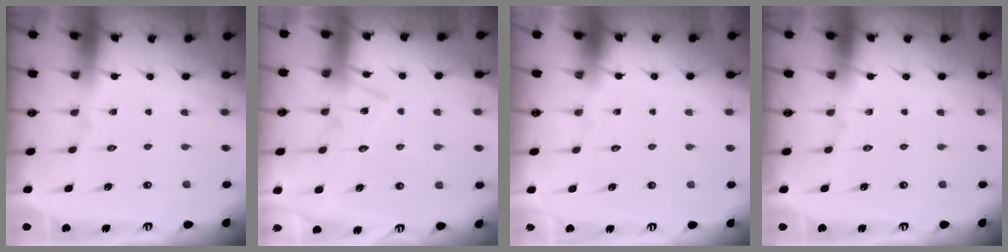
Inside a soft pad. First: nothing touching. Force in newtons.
{"total": 13.4, "press": 13.4, "slide": 0.8}
{"total": 1.5, "press": 1.5, "slide": 0.0}
{"total": 0.0}